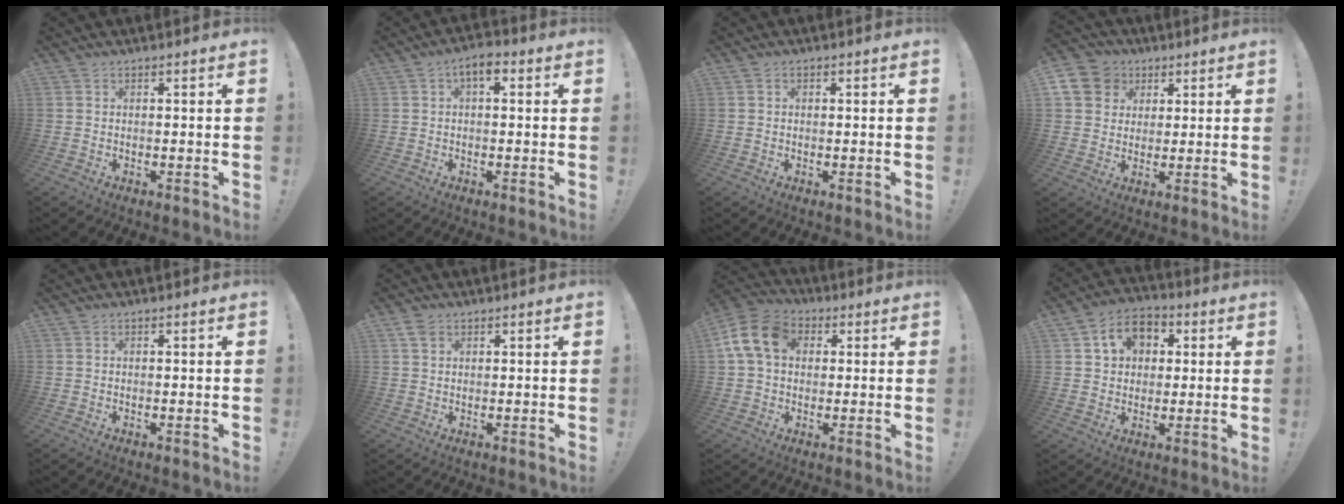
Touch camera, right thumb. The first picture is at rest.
{"total": 4.2, "force": [1.0, 2.0, 3.5], "torque": [-0.052, 0.002, 0.013]}
{"total": 0.9, "force": [-0.1, 0.8, 0.4], "torque": [-0.011, 0.005, -0.002]}
{"total": 10.2, "force": [3.7, 8.9, 3.3], "torque": [-0.046, -0.013, 0.077]}
{"total": 0.0}
{"total": 2.4, "force": [1.5, 1.5, 1.2], "torque": [-0.010, -0.004, 0.025]}
{"total": 13.6, "force": [3.4, 10.0, 8.6], "torque": [-0.155, 0.009, 0.070]}
{"total": 10.3, "force": [3.5, 8.4, 5.0], "torque": [-0.078, 0.000, 0.070]}